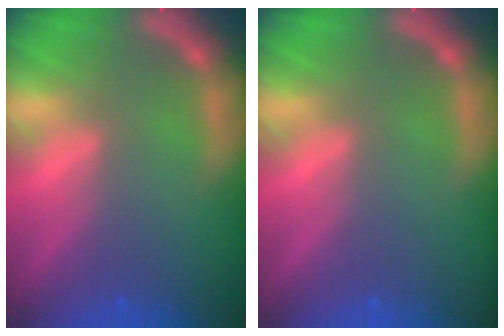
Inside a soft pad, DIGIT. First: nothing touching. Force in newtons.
{"total": 0.0}